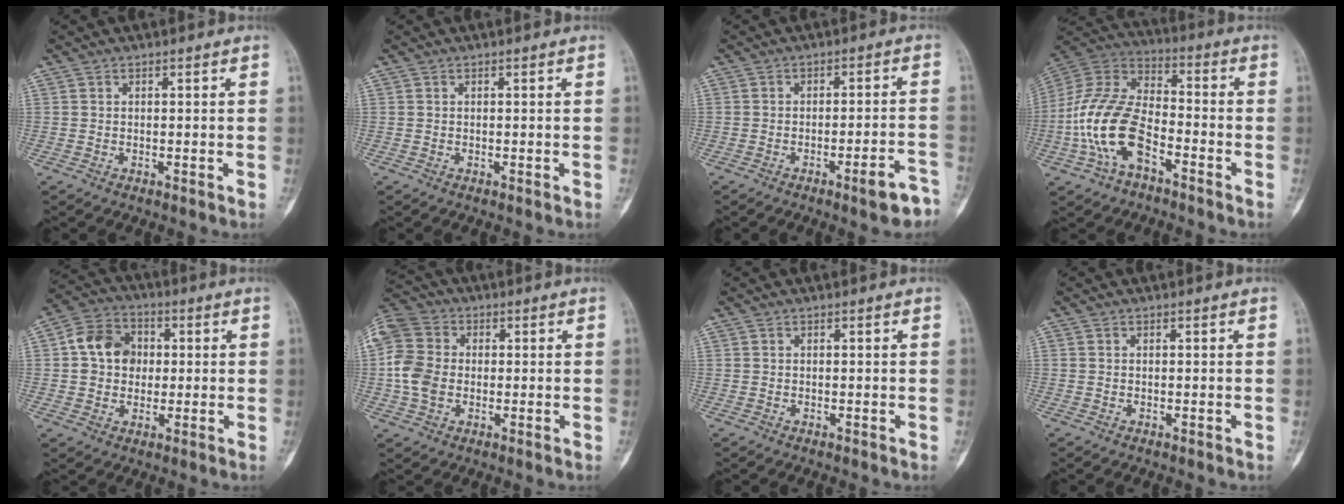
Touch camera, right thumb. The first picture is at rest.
{"total": 0.0}
{"total": 6.4, "force": [-4.1, 1.1, 4.8], "torque": [-0.054, 0.030, -0.051]}
{"total": 16.7, "force": [-6.0, 9.1, 12.6], "torque": [-0.252, 0.049, -0.120]}
{"total": 10.0, "force": [1.0, 8.3, 5.5], "torque": [-0.069, 0.018, 0.007]}
{"total": 10.0, "force": [-0.5, 8.0, 6.0], "torque": [-0.124, 0.017, -0.018]}
{"total": 0.0}
{"total": 0.0}